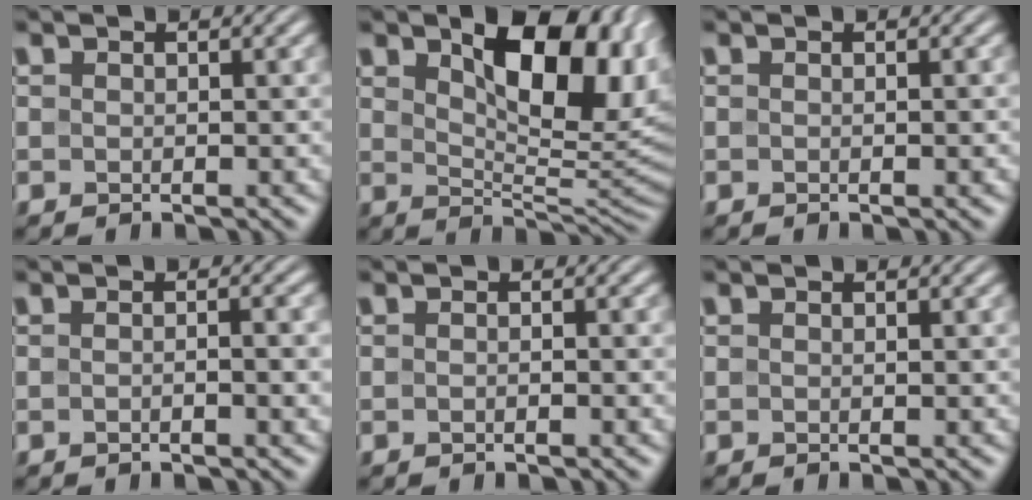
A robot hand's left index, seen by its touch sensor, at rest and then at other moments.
{"total": 10.2, "force": [3.4, 4.8, 8.3], "torque": [-0.124, -0.002, 0.051]}
{"total": 0.6, "force": [-0.2, 0.0, 0.6], "torque": [-0.005, -0.002, -0.004]}
{"total": 2.4, "force": [-0.5, 0.6, 2.2], "torque": [-0.028, 0.001, -0.012]}
{"total": 1.1, "force": [-0.4, 0.2, 1.0], "torque": [-0.013, -0.001, -0.008]}
{"total": 0.0}